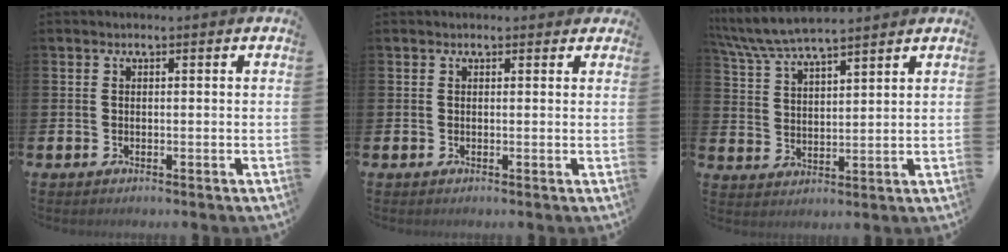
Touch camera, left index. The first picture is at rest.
{"total": 0.6, "force": [0.4, 0.4, 0.1], "torque": [0.003, 0.004, 0.005]}
{"total": 6.6, "force": [6.3, 0.7, 2.0], "torque": [-0.065, -0.025, 0.114]}